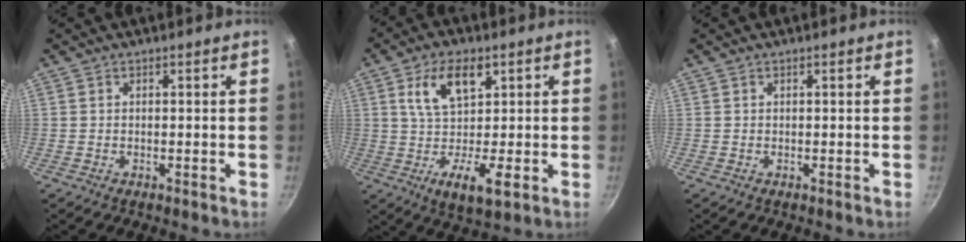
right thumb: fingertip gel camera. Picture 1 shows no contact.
{"total": 12.1, "force": [2.2, 6.4, 10.0], "torque": [-0.144, -0.010, 0.035]}
{"total": 0.0}